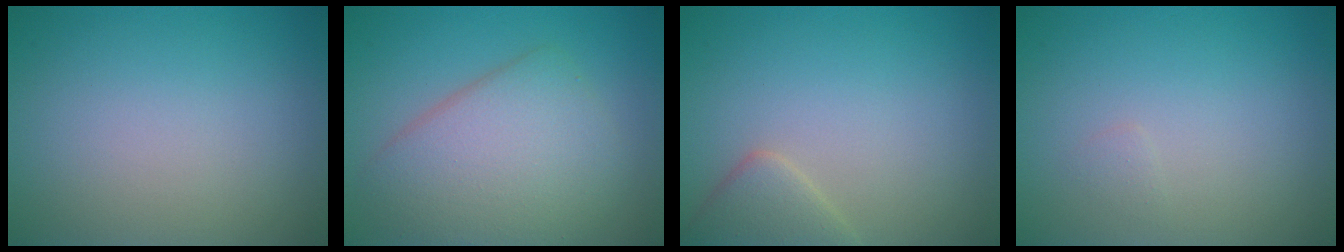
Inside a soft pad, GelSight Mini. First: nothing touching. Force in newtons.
{"total": 6.6, "press": 6.6, "slide": 0.1}
{"total": 2.7, "press": 2.7, "slide": 0.2}
{"total": 0.5, "press": 0.5, "slide": 0.0}